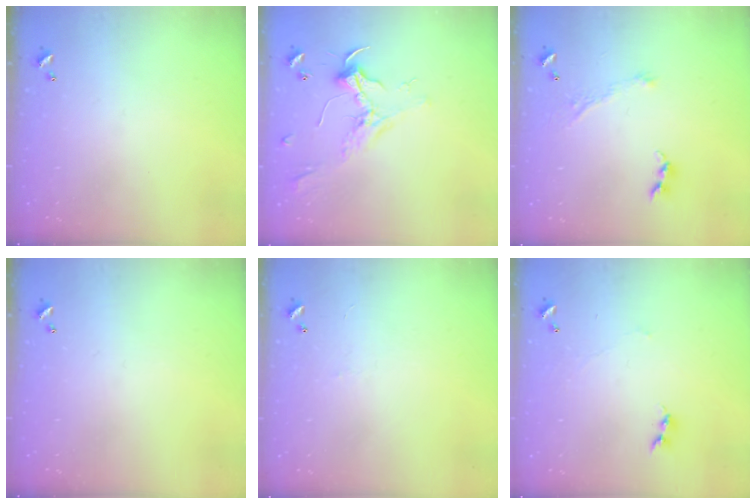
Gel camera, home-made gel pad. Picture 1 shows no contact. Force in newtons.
{"total": 2.2, "press": 2.1, "slide": 0.7}
{"total": 2.3, "press": 2.3, "slide": 0.4}
{"total": 0.0}
{"total": 2.7, "press": 2.6, "slide": 0.5}
{"total": 1.1, "press": 1.0, "slide": 0.5}